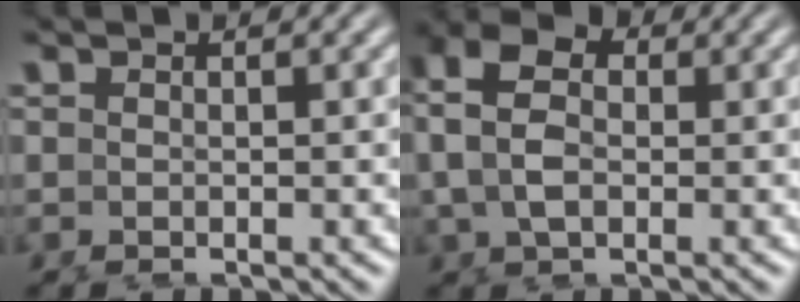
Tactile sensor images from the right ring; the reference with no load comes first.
{"total": 6.2, "force": [1.6, 4.5, 4.0], "torque": [-0.093, 0.002, 0.020]}